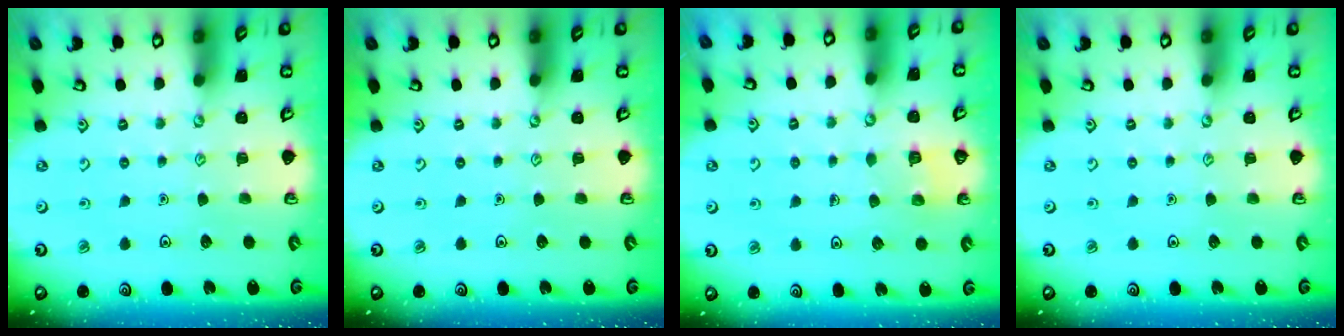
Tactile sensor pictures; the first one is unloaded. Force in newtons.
{"total": 0.0}
{"total": 2.8, "press": 2.8, "slide": 0.1}
{"total": 0.0}